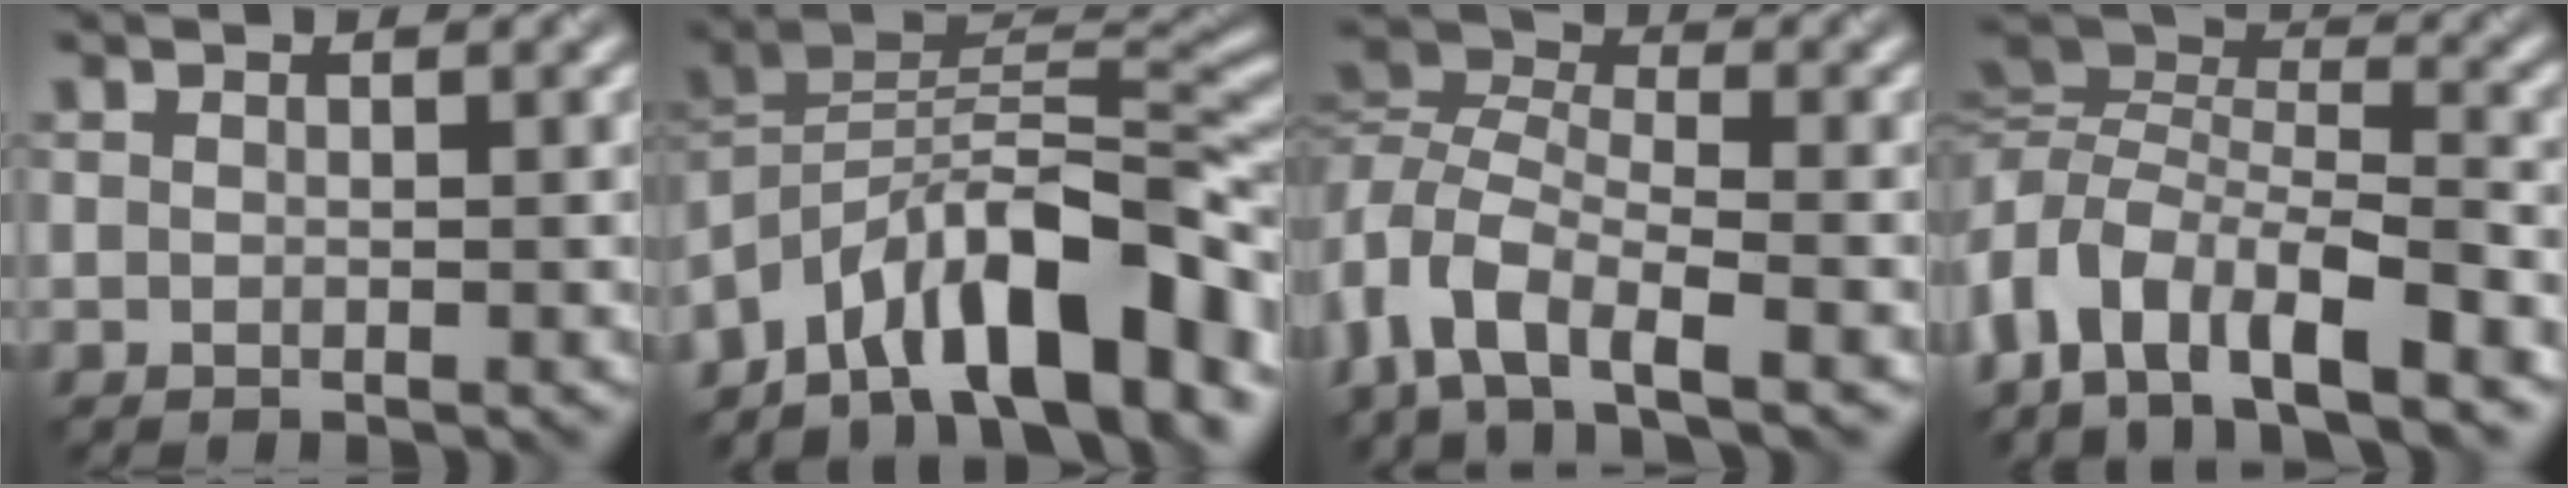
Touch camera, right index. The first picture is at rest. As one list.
[{"total": 13.3, "force": [-7.8, 4.7, 9.8], "torque": [-0.156, 0.035, -0.134]}, {"total": 7.9, "force": [-3.6, 3.9, 5.8], "torque": [-0.119, 0.005, -0.081]}, {"total": 9.7, "force": [-4.3, 4.2, 7.6], "torque": [-0.132, 0.012, -0.085]}]